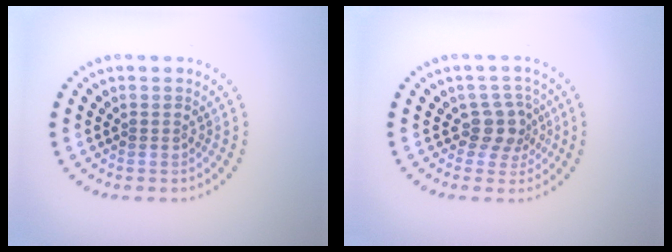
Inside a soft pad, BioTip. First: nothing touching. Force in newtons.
{"total": 2.7, "press": 2.1, "slide": 1.7}